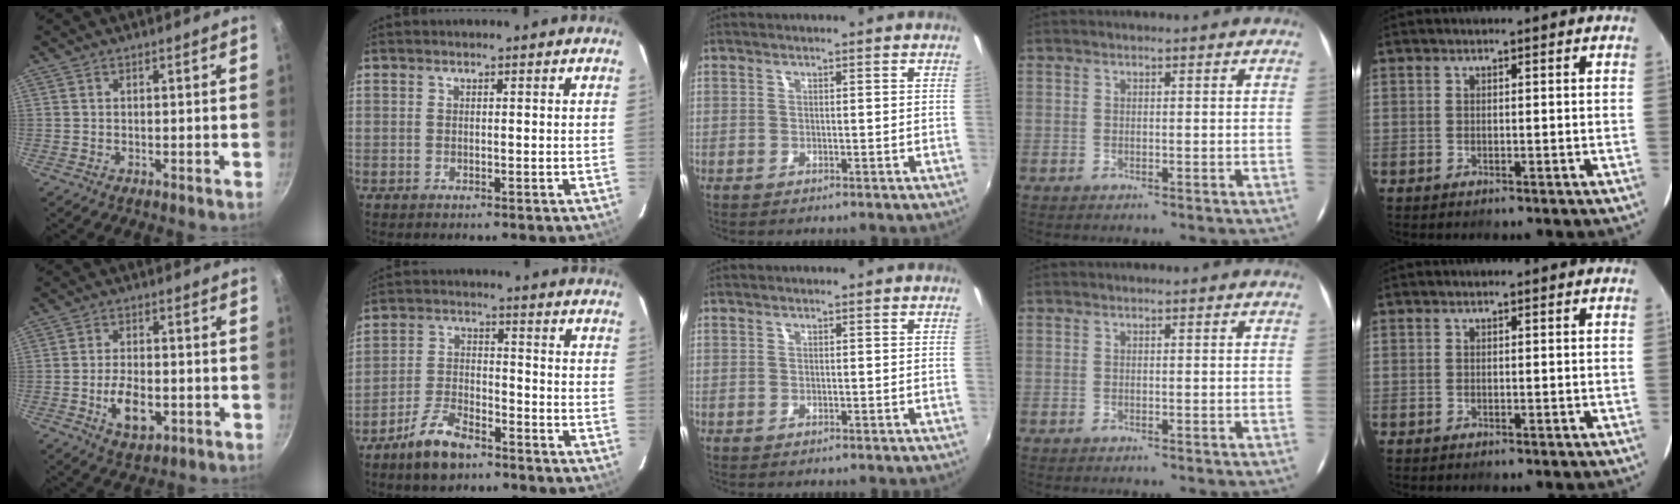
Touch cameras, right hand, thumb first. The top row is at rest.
{"thumb": {"total": 8.1, "force": [-2.1, 4.4, 6.4], "torque": [-0.100, 0.007, -0.031]}, "index": {"total": 8.5, "force": [-6.3, 3.3, 4.6], "torque": [-0.104, 0.004, -0.116]}}